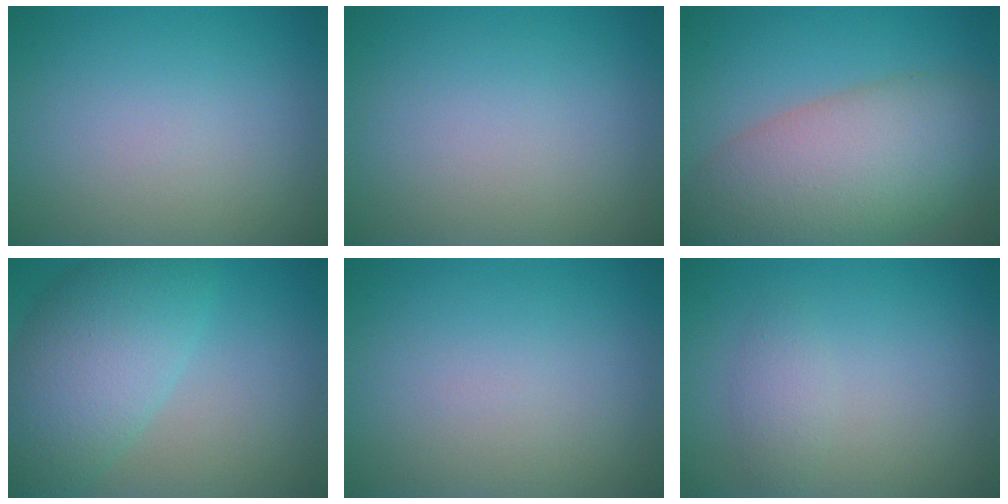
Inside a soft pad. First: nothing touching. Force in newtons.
{"total": 0.0}
{"total": 11.2, "press": 11.2, "slide": 0.7}
{"total": 8.1, "press": 8.1, "slide": 0.3}
{"total": 0.0}
{"total": 1.5, "press": 1.5, "slide": 0.1}